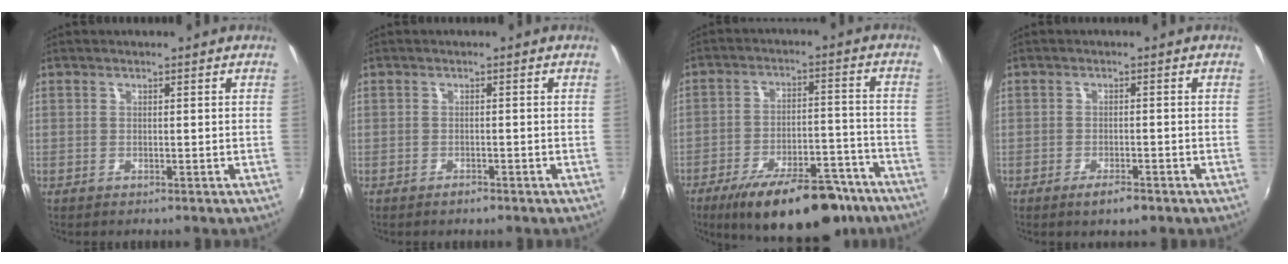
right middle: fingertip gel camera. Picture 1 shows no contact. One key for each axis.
{"total": 1.2, "fx": -1.0, "fy": 0.5, "fz": 0.5, "tx": -0.009, "ty": -0.002, "tz": -0.018}
{"total": 20.1, "fx": -14.9, "fy": 6.9, "fz": 11.6, "tx": -0.186, "ty": -0.011, "tz": -0.209}
{"total": 3.2, "fx": -2.2, "fy": 1.1, "fz": 2.1, "tx": -0.048, "ty": -0.007, "tz": -0.040}